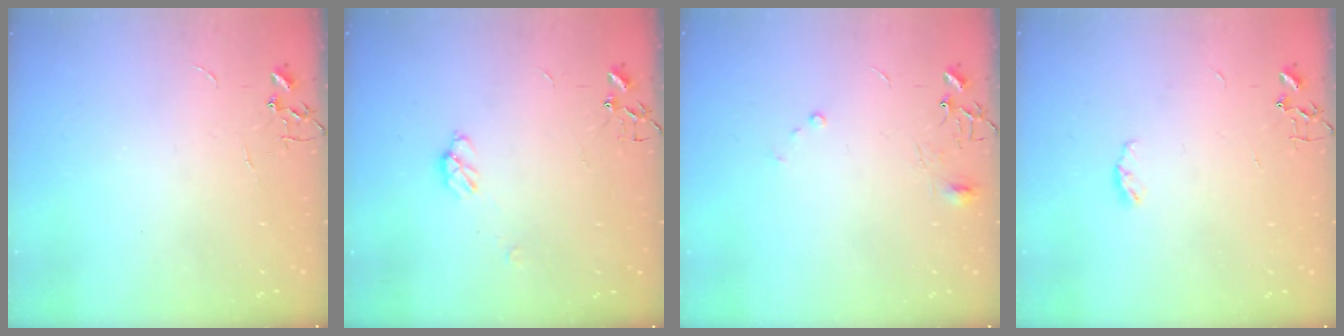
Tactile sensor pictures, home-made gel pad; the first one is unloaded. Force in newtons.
{"total": 5.0, "press": 4.9, "slide": 0.5}
{"total": 7.3, "press": 7.3, "slide": 0.6}
{"total": 4.2, "press": 4.2, "slide": 0.6}